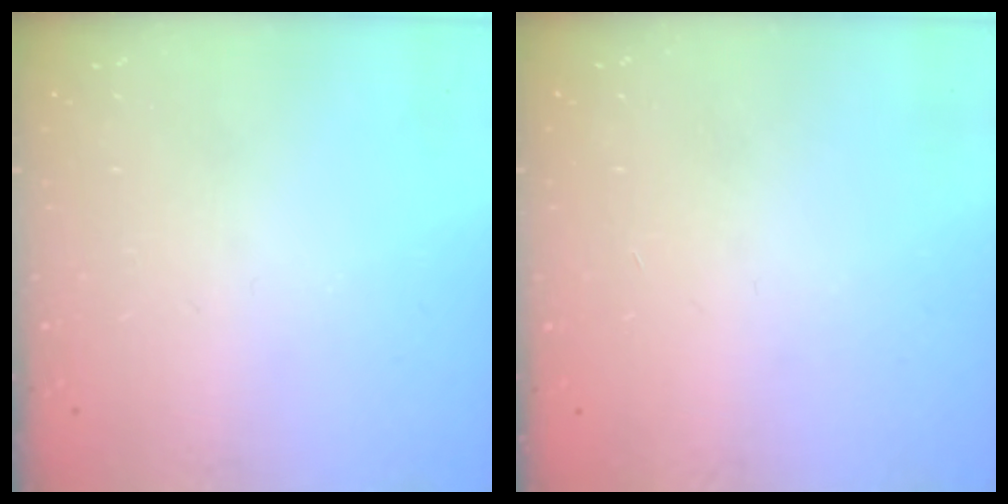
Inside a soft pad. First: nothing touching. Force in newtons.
{"total": 0.9, "press": 0.8, "slide": 0.2}